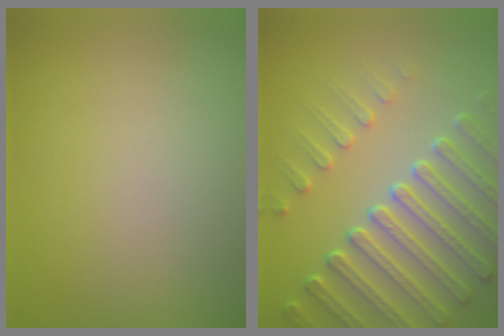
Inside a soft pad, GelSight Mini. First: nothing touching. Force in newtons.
{"total": 7.6, "press": 5.7, "slide": 5.0}